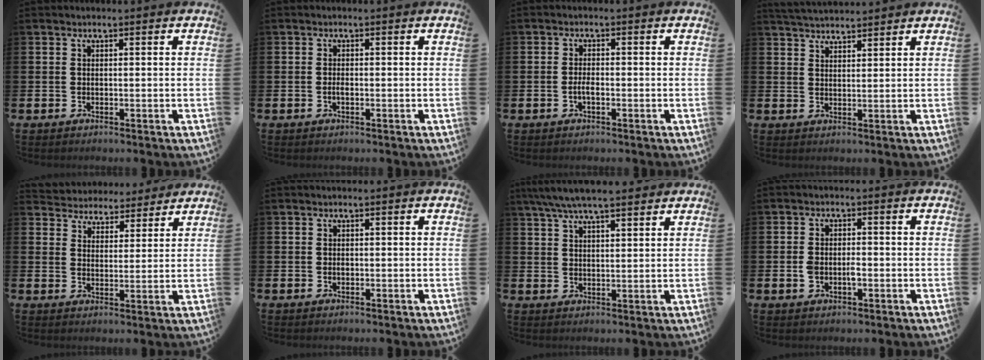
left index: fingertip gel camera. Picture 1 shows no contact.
{"total": 0.9, "force": [-0.3, 0.3, 0.7], "torque": [-0.018, 0.001, -0.005]}
{"total": 1.6, "force": [-0.6, 0.6, 1.4], "torque": [-0.022, 0.000, -0.013]}
{"total": 3.6, "force": [3.5, 0.4, 0.4], "torque": [-0.013, -0.016, 0.066]}
{"total": 4.2, "force": [4.0, 1.3, -0.7], "torque": [-0.014, -0.029, 0.071]}
{"total": 0.6, "force": [-0.1, 0.4, 0.4], "torque": [-0.005, 0.001, -0.004]}
{"total": 6.3, "force": [5.6, 0.9, 2.6], "torque": [-0.065, -0.011, 0.103]}
{"total": 2.4, "force": [-0.4, 1.4, 1.9], "torque": [-0.024, -0.001, -0.011]}